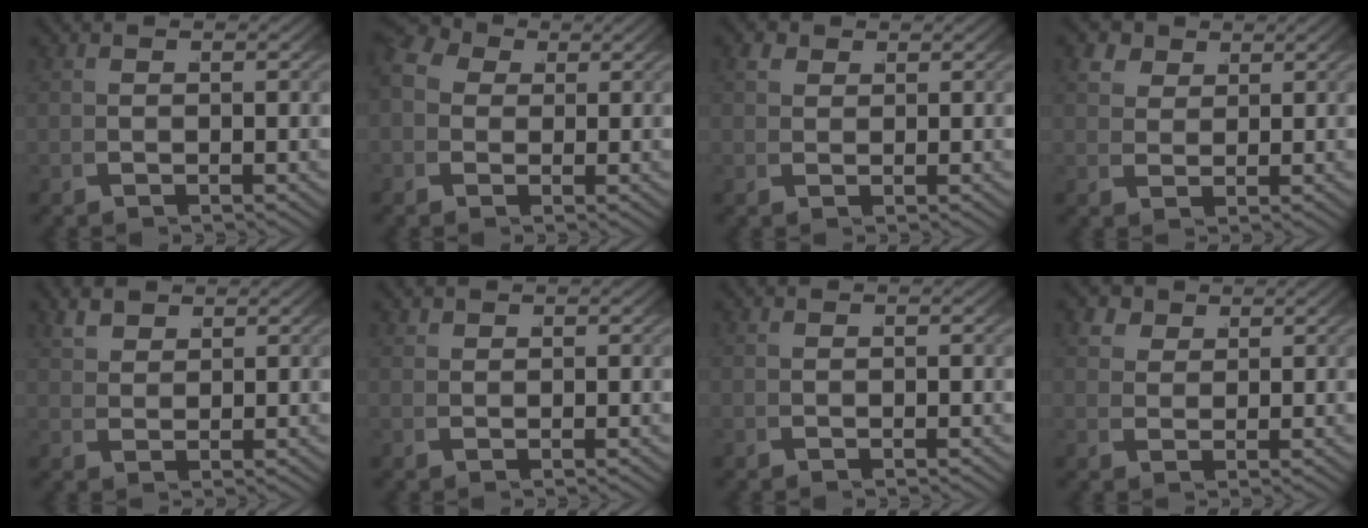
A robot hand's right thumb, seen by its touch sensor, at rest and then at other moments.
{"total": 6.6, "force": [1.8, 5.3, 3.5], "torque": [-0.066, 0.008, 0.015]}
{"total": 1.8, "force": [1.1, 1.3, 0.6], "torque": [-0.018, -0.004, 0.025]}
{"total": 3.3, "force": [2.2, 2.3, 1.0], "torque": [-0.030, -0.003, 0.045]}
{"total": 2.2, "force": [2.2, 0.4, 0.3], "torque": [-0.004, 0.005, 0.048]}
{"total": 0.6, "force": [0.6, 0.3, 0.0], "torque": [0.004, -0.003, 0.017]}
{"total": 0.0}
{"total": 3.0, "force": [2.0, 2.0, 0.9], "torque": [-0.026, -0.004, 0.042]}